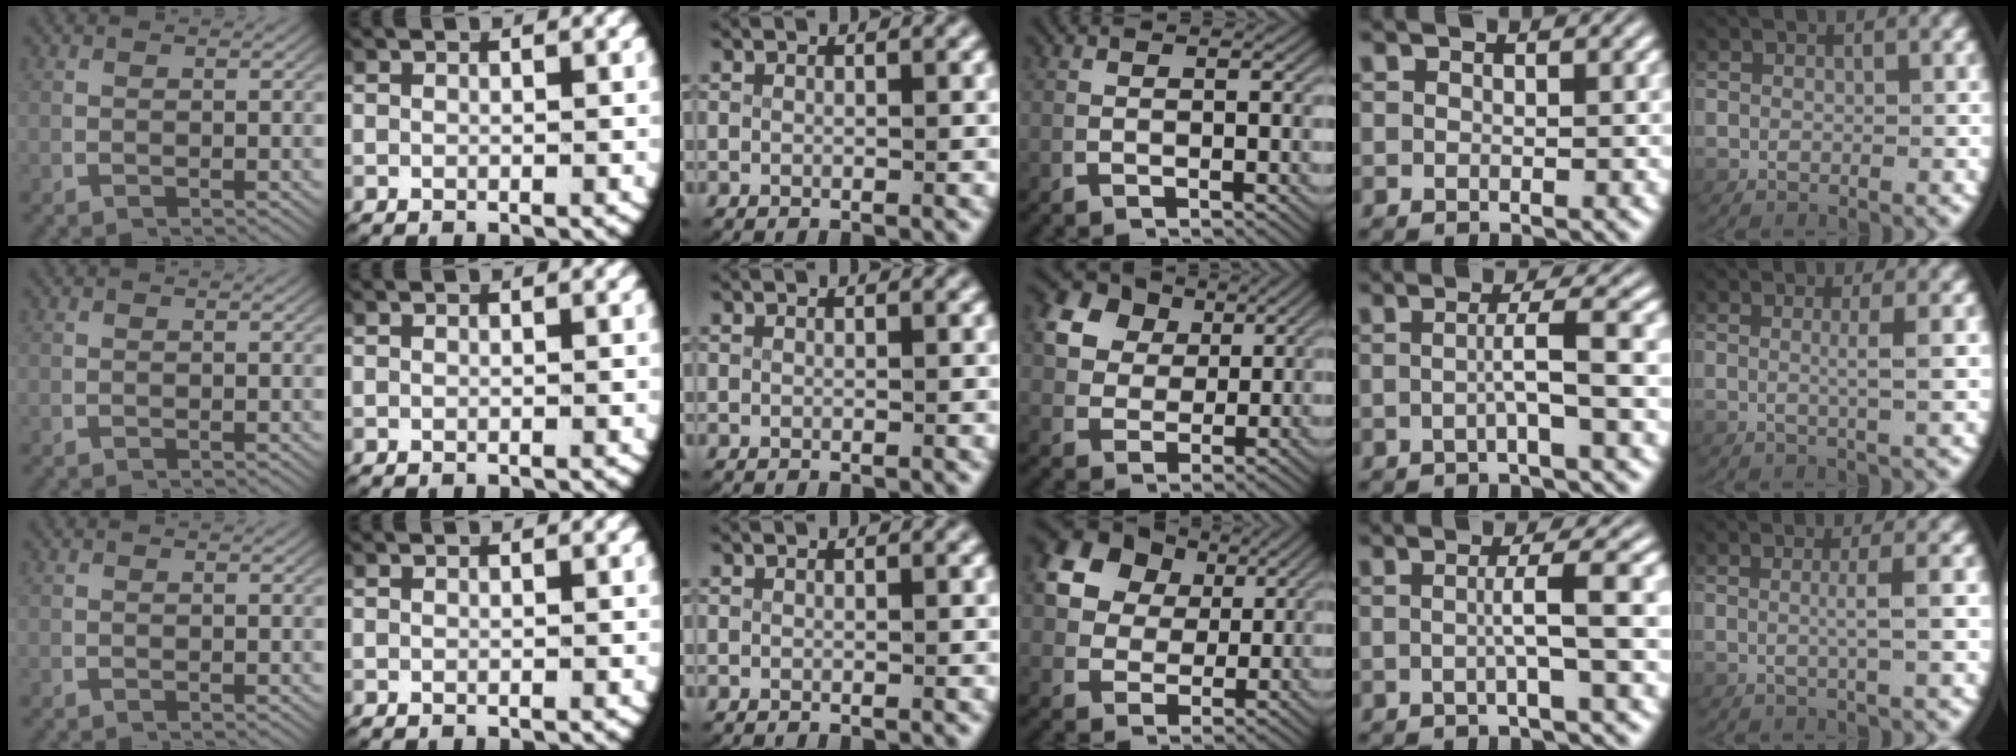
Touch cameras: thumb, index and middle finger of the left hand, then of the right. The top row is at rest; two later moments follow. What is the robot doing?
{"motion": "lift_and_place", "object": "card"}